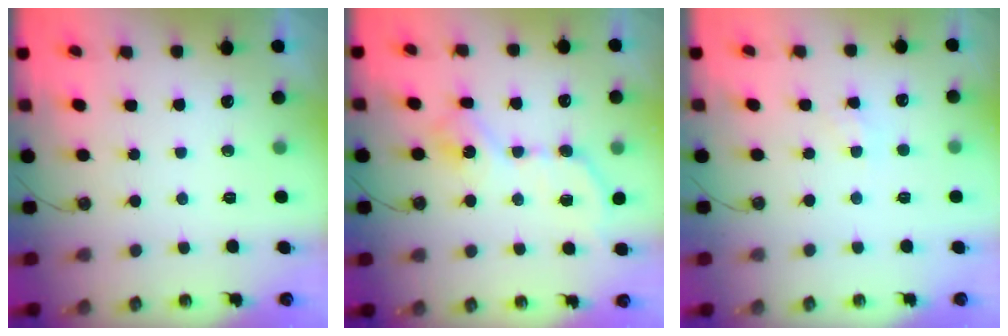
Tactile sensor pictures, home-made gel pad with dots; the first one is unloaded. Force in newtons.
{"total": 11.3, "press": 11.3, "slide": 0.4}
{"total": 5.4, "press": 5.4, "slide": 0.7}